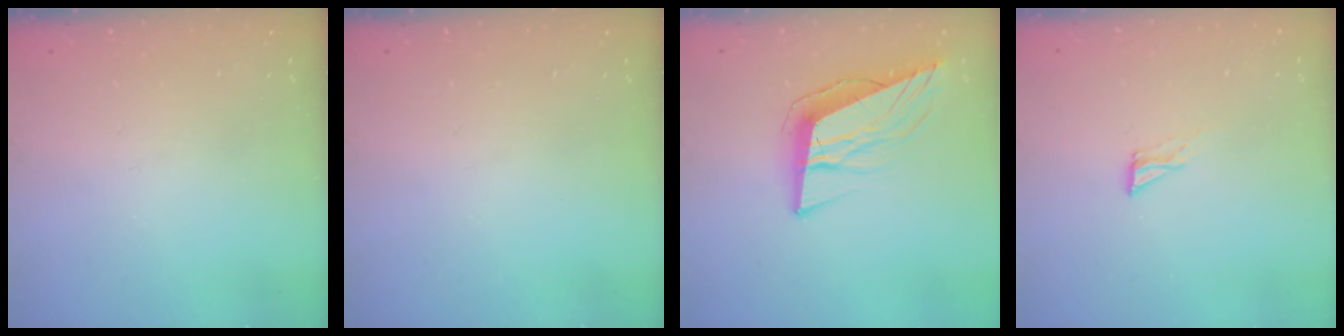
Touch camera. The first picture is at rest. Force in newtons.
{"total": 0.0}
{"total": 11.7, "press": 11.2, "slide": 3.6}
{"total": 3.8, "press": 3.8, "slide": 0.4}